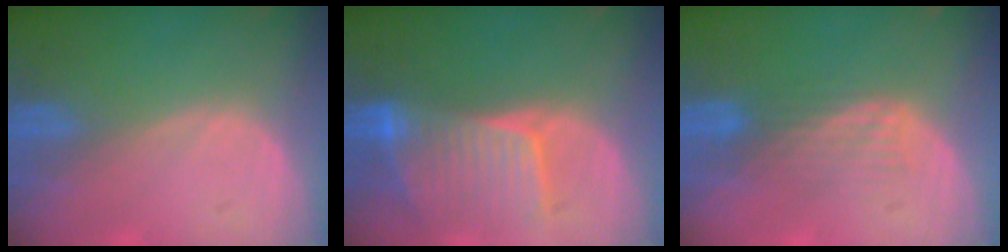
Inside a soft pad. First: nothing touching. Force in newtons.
{"total": 8.4, "press": 7.6, "slide": 3.4}
{"total": 4.3, "press": 3.6, "slide": 2.4}